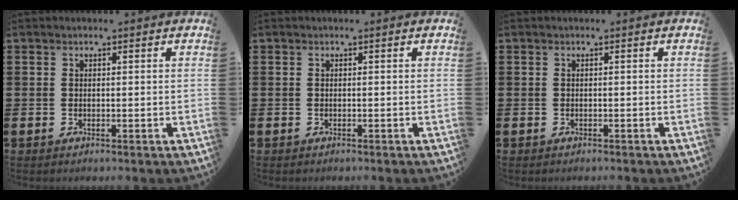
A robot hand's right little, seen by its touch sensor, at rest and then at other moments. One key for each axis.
{"total": 0.0}
{"total": 0.0}